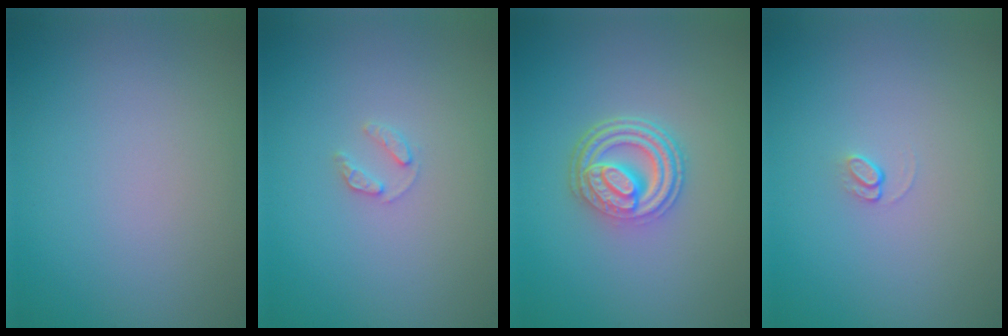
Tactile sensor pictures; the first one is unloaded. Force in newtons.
{"total": 1.1, "press": 1.1, "slide": 0.2}
{"total": 4.9, "press": 3.8, "slide": 3.1}
{"total": 0.8, "press": 0.5, "slide": 0.7}